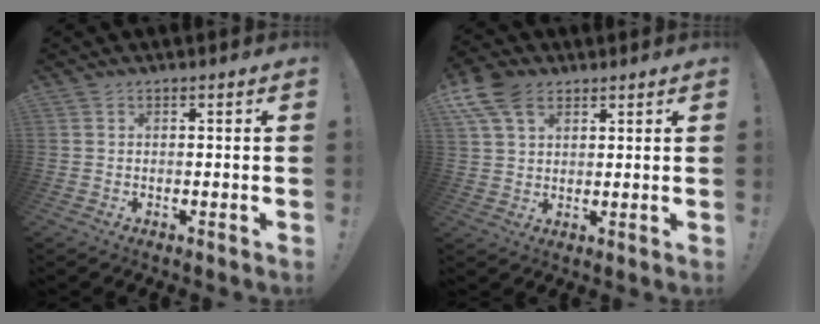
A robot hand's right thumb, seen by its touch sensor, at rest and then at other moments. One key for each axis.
{"total": 10.4, "fx": 5.4, "fy": 6.5, "fz": 6.0, "tx": -0.118, "ty": -0.008, "tz": 0.106}